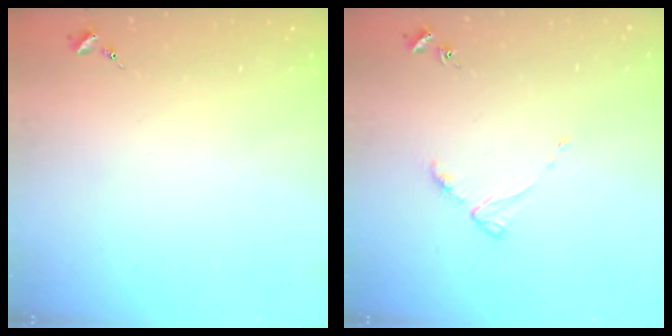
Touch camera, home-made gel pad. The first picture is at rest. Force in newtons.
{"total": 4.5, "press": 4.4, "slide": 0.6}